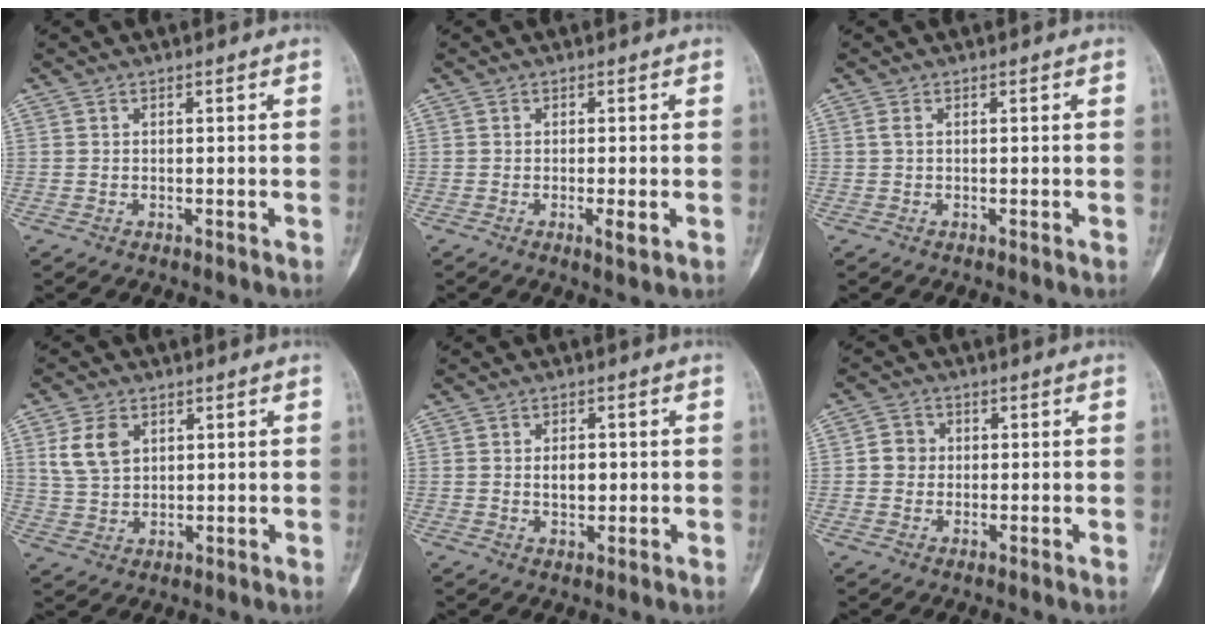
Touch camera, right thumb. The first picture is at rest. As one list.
[{"total": 2.3, "force": [-0.7, 0.3, 2.2], "torque": [-0.038, -0.007, -0.013]}, {"total": 0.8, "force": [0.2, 0.4, 0.7], "torque": [-0.019, 0.001, 0.002]}, {"total": 6.8, "force": [2.6, 4.6, 4.3], "torque": [-0.072, -0.004, 0.058]}, {"total": 3.4, "force": [0.2, 2.2, 2.6], "torque": [-0.029, -0.001, 0.007]}, {"total": 3.5, "force": [0.2, 3.3, 1.2], "torque": [0.001, 0.007, -0.003]}]